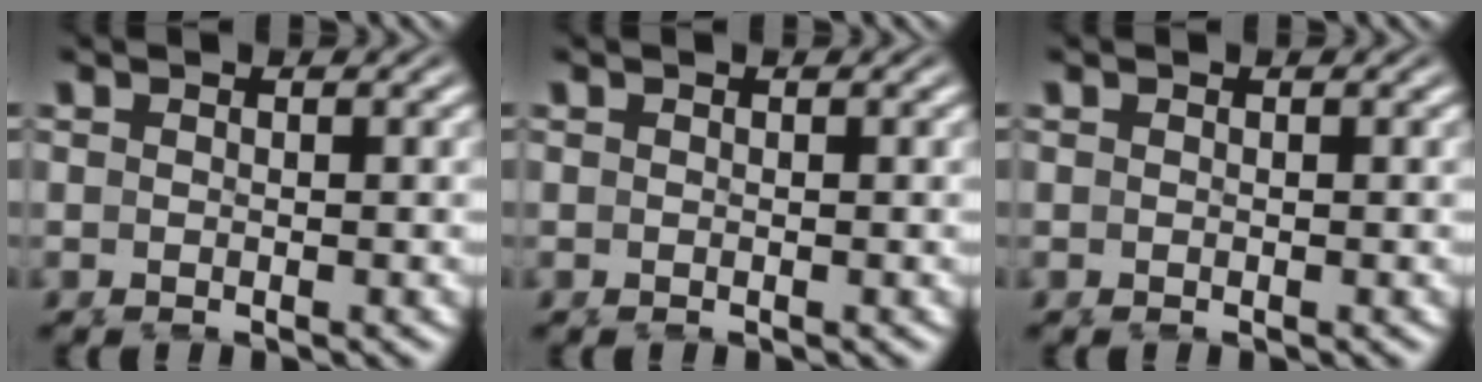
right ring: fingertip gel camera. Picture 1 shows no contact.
{"total": 0.0}
{"total": 0.0}